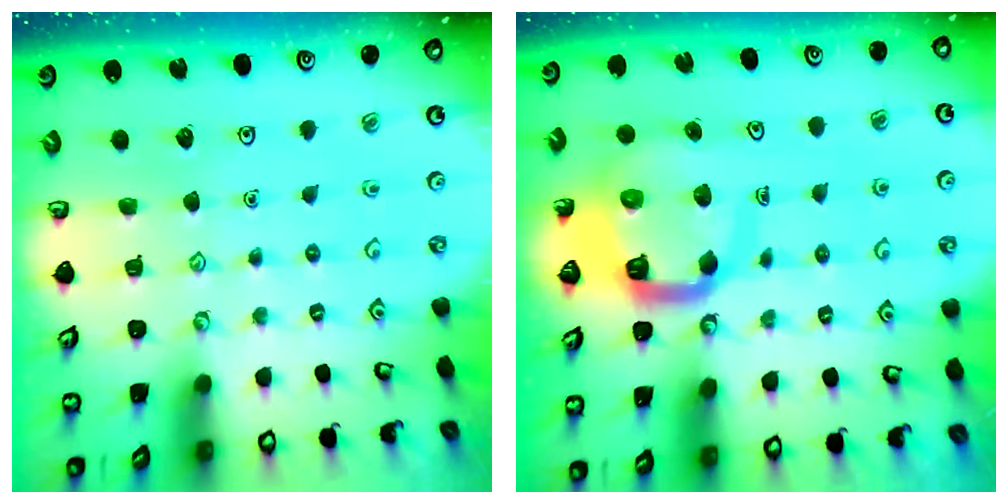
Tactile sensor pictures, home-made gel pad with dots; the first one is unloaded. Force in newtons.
{"total": 10.2, "press": 10.1, "slide": 1.4}